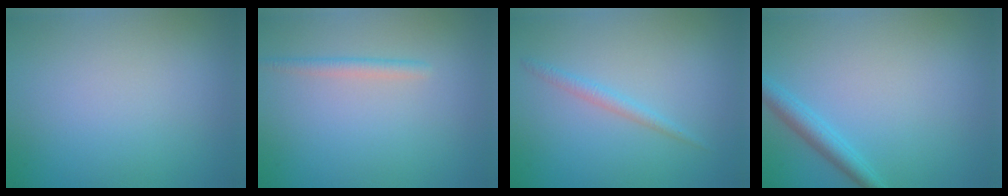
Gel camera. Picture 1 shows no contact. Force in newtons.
{"total": 1.4, "press": 1.4, "slide": 0.2}
{"total": 1.4, "press": 1.4, "slide": 0.0}
{"total": 2.4, "press": 2.4, "slide": 0.1}